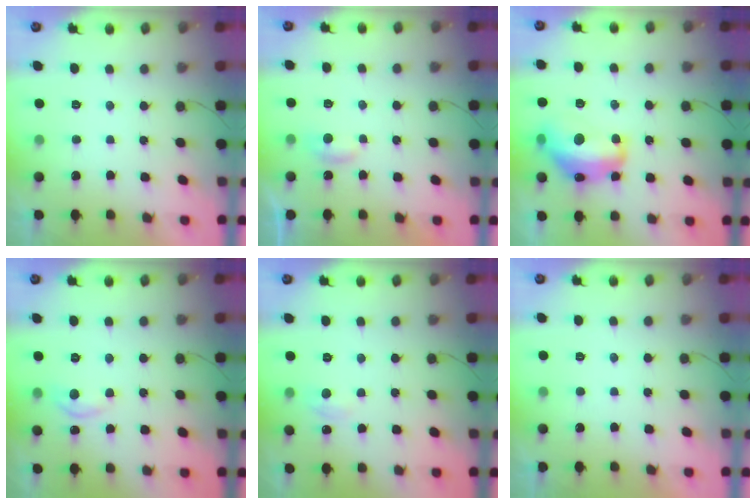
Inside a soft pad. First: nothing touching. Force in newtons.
{"total": 3.5, "press": 3.4, "slide": 0.3}
{"total": 16.6, "press": 16.6, "slide": 1.0}
{"total": 5.6, "press": 5.5, "slide": 0.6}
{"total": 5.5, "press": 5.5, "slide": 0.7}
{"total": 0.0}